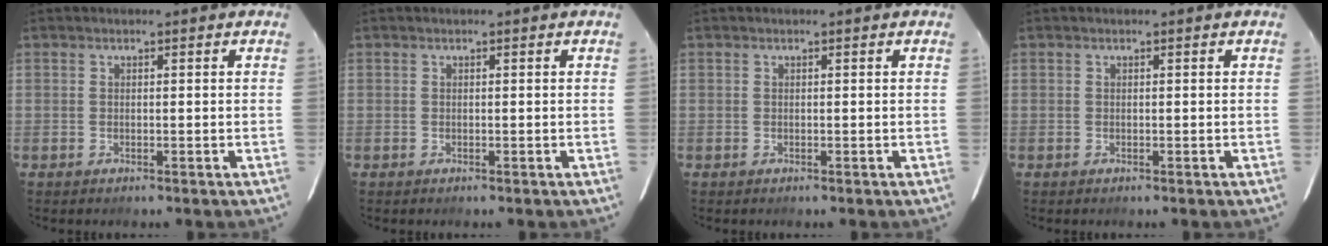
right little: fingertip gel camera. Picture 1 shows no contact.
{"total": 0.0}
{"total": 0.0}
{"total": 0.0}